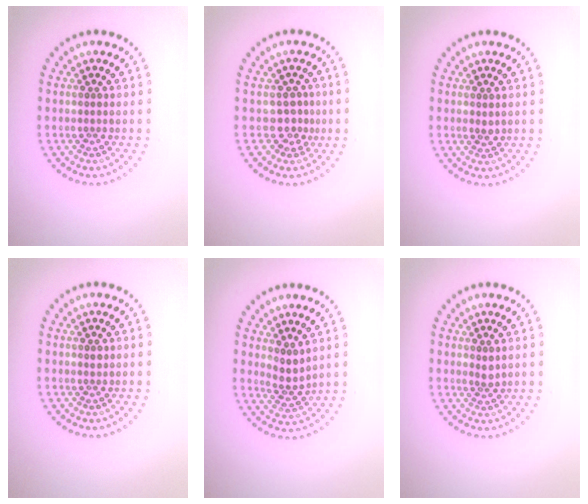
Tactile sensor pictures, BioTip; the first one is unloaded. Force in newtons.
{"total": 2.1, "press": 1.4, "slide": 1.6}
{"total": 0.9, "press": 0.8, "slide": 0.4}
{"total": 0.5, "press": 0.3, "slide": 0.4}
{"total": 2.1, "press": 1.6, "slide": 1.3}
{"total": 0.9, "press": 0.7, "slide": 0.7}